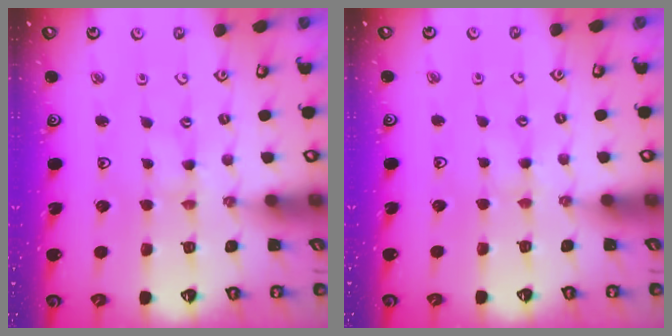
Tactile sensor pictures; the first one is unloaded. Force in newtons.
{"total": 1.9, "press": 1.9, "slide": 0.2}